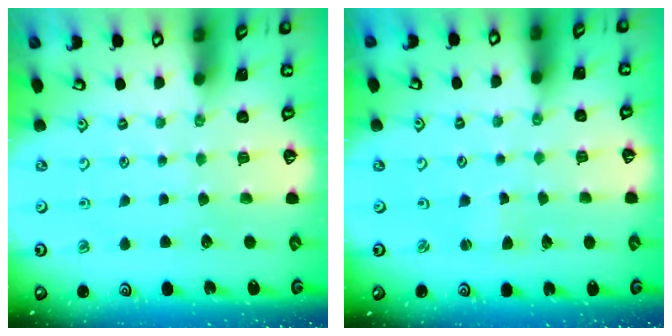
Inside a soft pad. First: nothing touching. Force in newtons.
{"total": 1.8, "press": 1.7, "slide": 0.2}